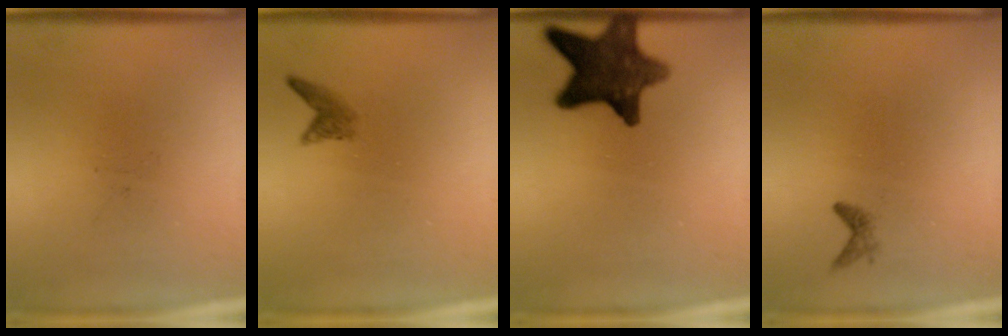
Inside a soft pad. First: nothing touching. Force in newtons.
{"total": 1.5}
{"total": 12.2}
{"total": 0.9}